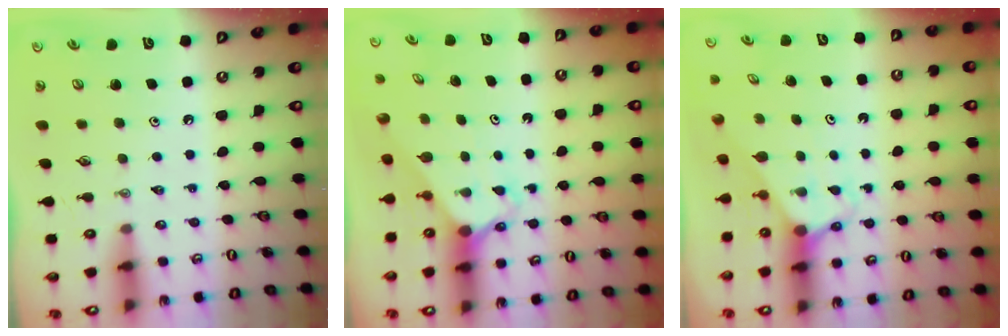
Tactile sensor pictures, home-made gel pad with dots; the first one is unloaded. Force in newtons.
{"total": 2.4, "press": 2.4, "slide": 0.2}
{"total": 2.7, "press": 2.7, "slide": 0.2}